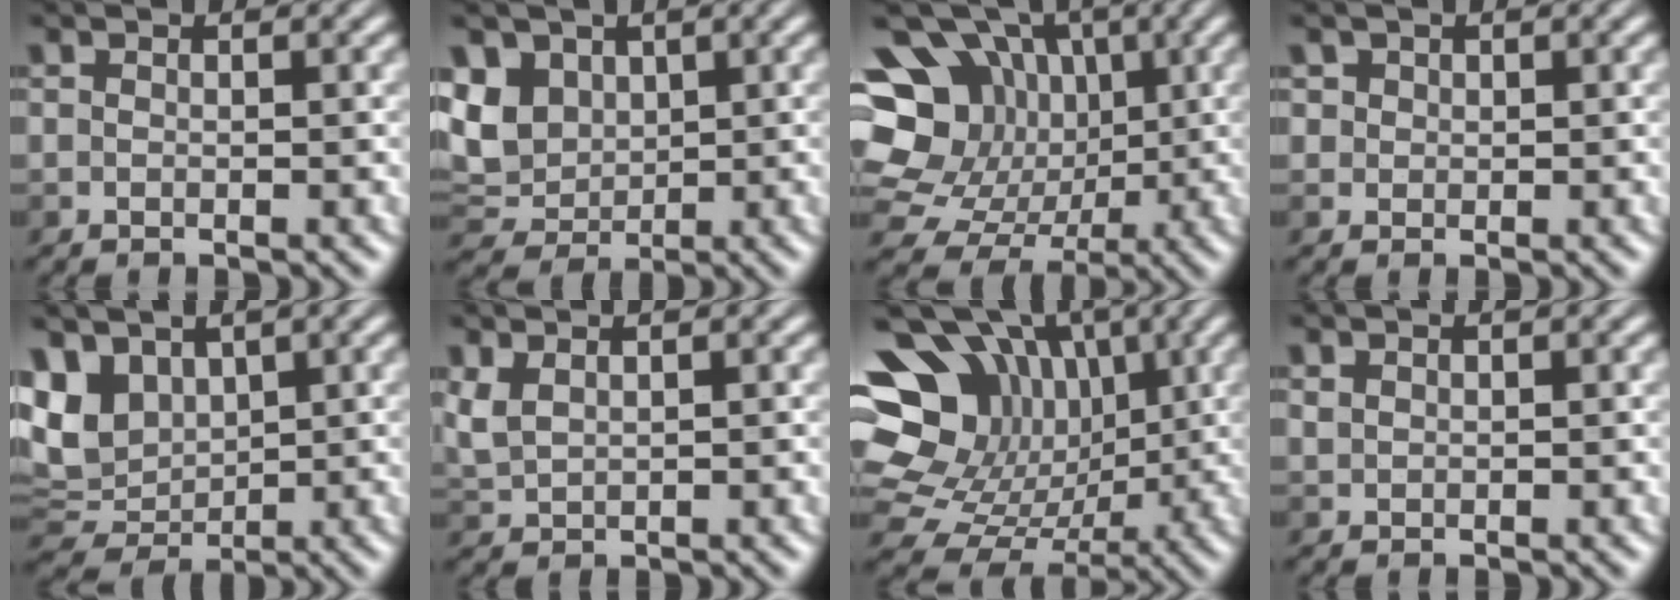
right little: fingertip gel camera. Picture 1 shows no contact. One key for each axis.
{"total": 5.5, "fx": 1.4, "fy": 4.3, "fz": 3.2, "tx": -0.096, "ty": 0.000, "tz": 0.022}
{"total": 12.9, "fx": 2.5, "fy": 10.1, "fz": 7.6, "tx": -0.159, "ty": 0.027, "tz": 0.043}
{"total": 0.9, "fx": 0.3, "fy": 0.8, "fz": -0.1, "tx": -0.004, "ty": -0.006, "tz": 0.000}
{"total": 7.0, "fx": 2.6, "fy": 4.8, "fz": 4.3, "tx": -0.116, "ty": -0.002, "tz": 0.051}
{"total": 2.8, "fx": 1.1, "fy": 1.6, "fz": 2.0, "tx": -0.058, "ty": -0.001, "tz": 0.025}
{"total": 12.7, "fx": 2.3, "fy": 9.7, "fz": 7.9, "tx": -0.162, "ty": 0.021, "tz": 0.054}
{"total": 0.9, "fx": 0.6, "fy": 0.5, "fz": 0.3, "tx": -0.013, "ty": 0.000, "tz": 0.014}